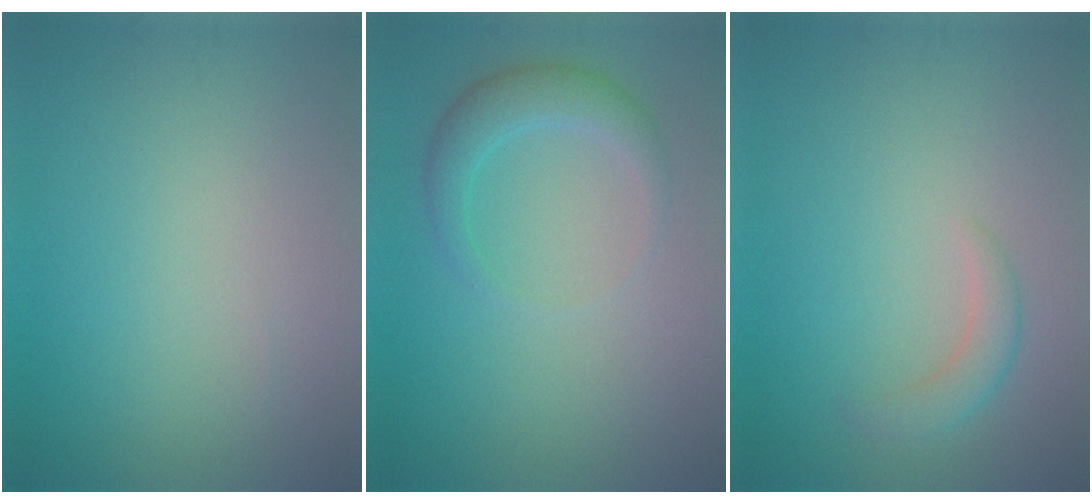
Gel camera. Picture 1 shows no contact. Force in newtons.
{"total": 2.7, "press": 2.7, "slide": 0.1}
{"total": 2.0, "press": 2.0, "slide": 0.2}